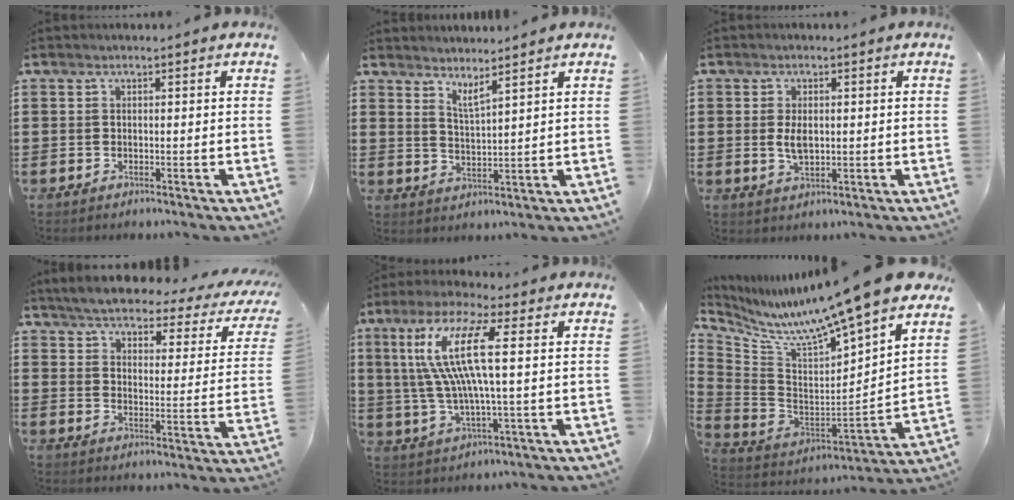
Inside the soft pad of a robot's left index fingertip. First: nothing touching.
{"total": 3.2, "force": [2.9, -0.3, 1.2], "torque": [-0.030, -0.010, 0.053]}
{"total": 3.6, "force": [0.2, 1.8, 3.1], "torque": [-0.068, 0.003, 0.000]}
{"total": 4.2, "force": [3.9, 0.2, 1.5], "torque": [-0.053, -0.028, 0.060]}
{"total": 11.9, "force": [2.7, 2.4, 11.3], "torque": [-0.252, -0.006, 0.034]}
{"total": 11.7, "force": [10.6, -1.7, 4.7], "torque": [-0.108, -0.101, 0.164]}